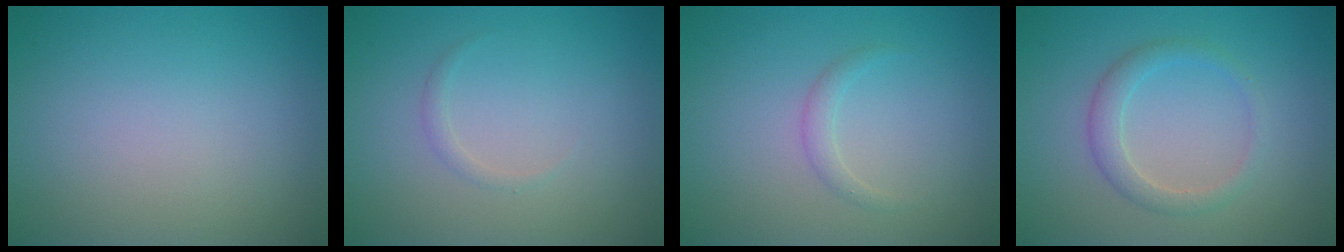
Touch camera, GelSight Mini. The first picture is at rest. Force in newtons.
{"total": 0.6, "press": 0.6, "slide": 0.0}
{"total": 1.1, "press": 1.1, "slide": 0.1}
{"total": 2.2, "press": 2.2, "slide": 0.1}